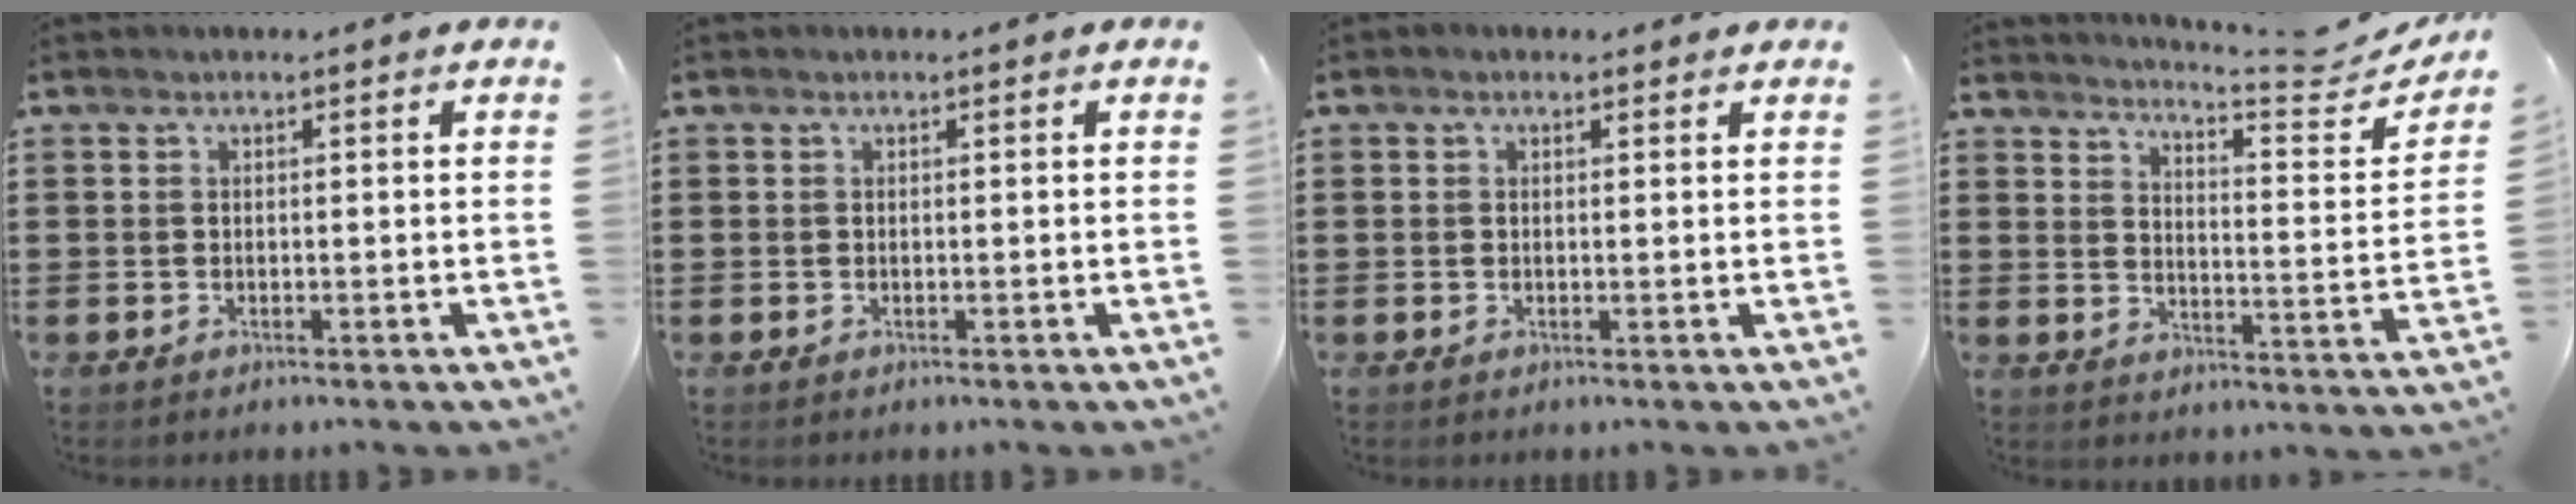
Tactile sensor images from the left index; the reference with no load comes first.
{"total": 0.0}
{"total": 0.7, "force": [0.4, 0.4, 0.4], "torque": [-0.010, 0.005, 0.007]}
{"total": 4.9, "force": [4.5, -0.5, 1.9], "torque": [-0.046, -0.049, 0.070]}